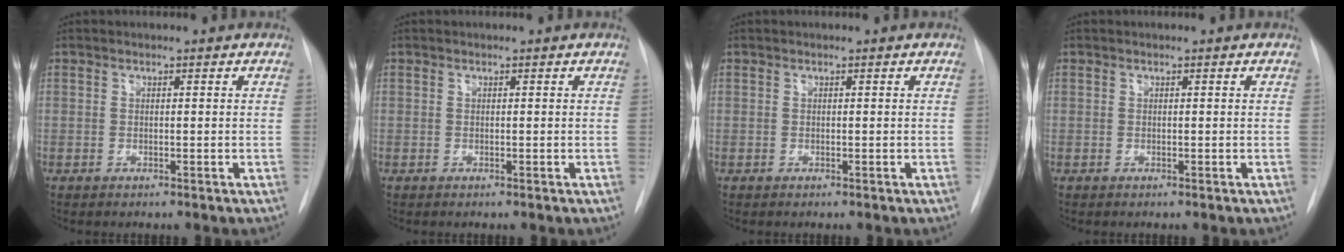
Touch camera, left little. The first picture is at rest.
{"total": 0.0}
{"total": 0.0}
{"total": 0.0}